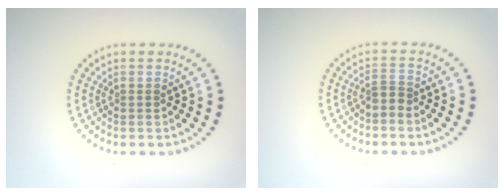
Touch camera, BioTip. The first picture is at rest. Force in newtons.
{"total": 1.3, "press": 0.8, "slide": 0.9}